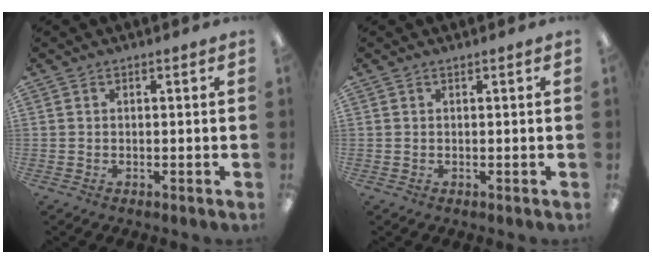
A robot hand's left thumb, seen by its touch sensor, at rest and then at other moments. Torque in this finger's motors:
{"motor_torque": [-0.06, -0.06, 0.02, 0.00, 0.00]}